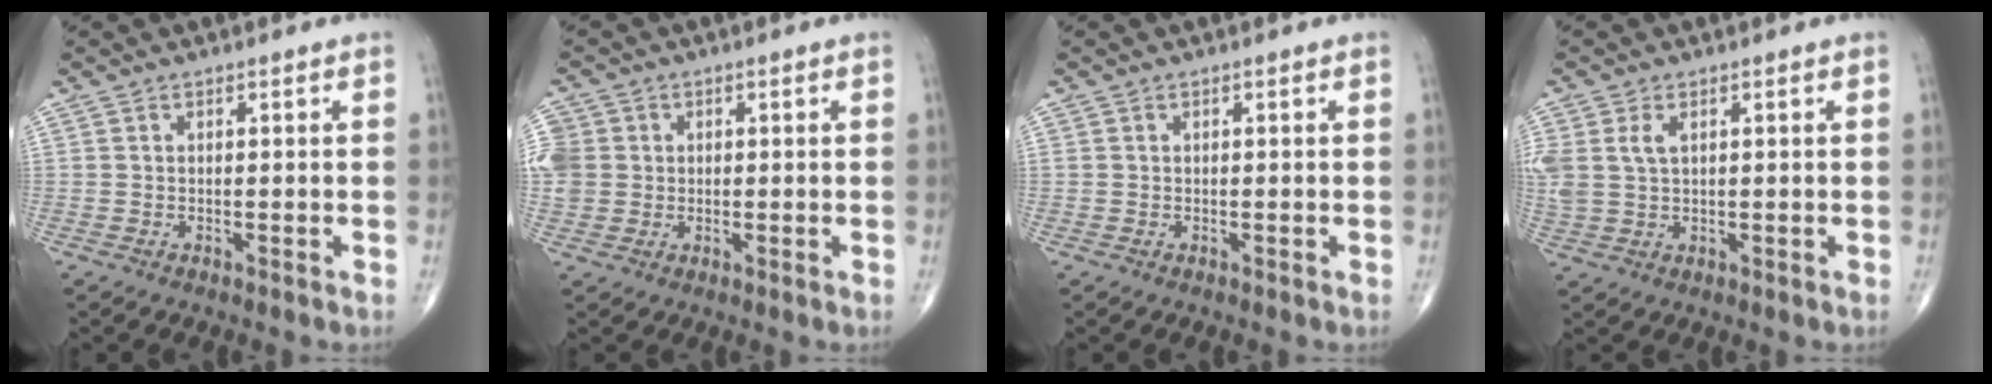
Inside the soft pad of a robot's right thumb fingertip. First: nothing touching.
{"total": 9.3, "force": [1.3, 8.4, 3.6], "torque": [-0.096, 0.021, 0.029]}
{"total": 0.0}
{"total": 5.9, "force": [1.7, 3.6, 4.4], "torque": [-0.113, 0.009, 0.040]}